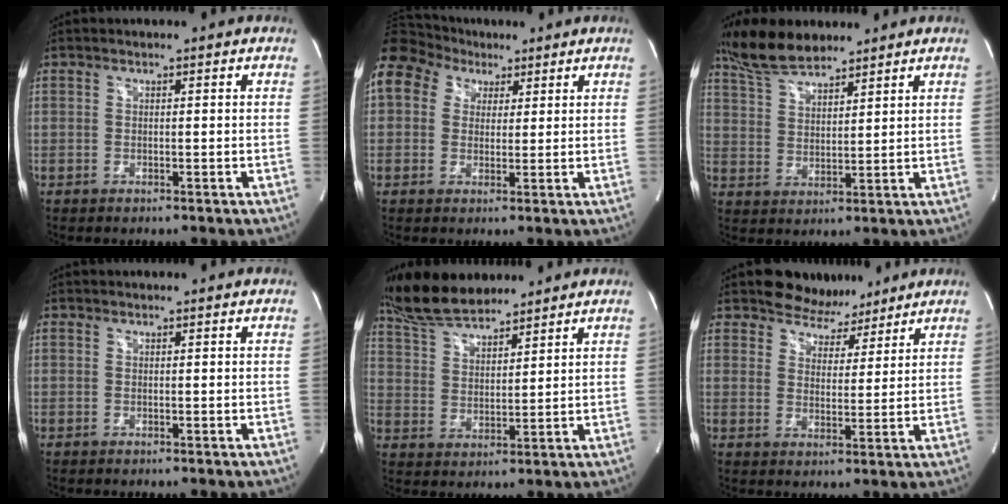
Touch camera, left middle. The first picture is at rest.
{"total": 20.1, "force": [9.9, 15.2, 8.6], "torque": [-0.278, 0.112, 0.193]}
{"total": 9.2, "force": [7.9, 2.3, 4.1], "torque": [-0.089, 0.015, 0.156]}
{"total": 0.0}
{"total": 10.3, "force": [9.2, 2.3, 4.1], "torque": [-0.089, 0.017, 0.178]}
{"total": 6.2, "force": [5.2, 3.3, 0.8], "torque": [-0.009, 0.001, 0.080]}